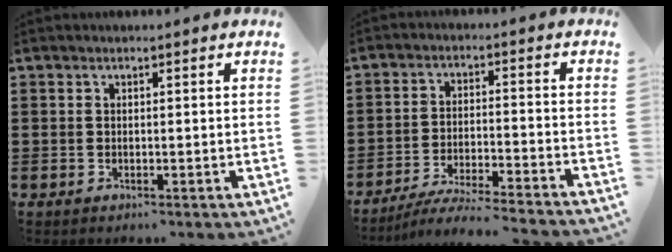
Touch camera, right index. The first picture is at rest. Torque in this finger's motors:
{"motor_torque": [0.84, 0.75, -0.37, 0.05]}